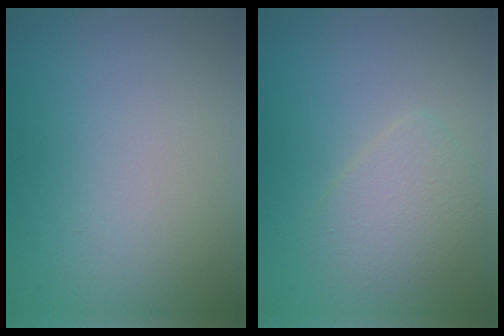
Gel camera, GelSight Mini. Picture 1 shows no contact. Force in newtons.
{"total": 2.6, "press": 2.6, "slide": 0.0}